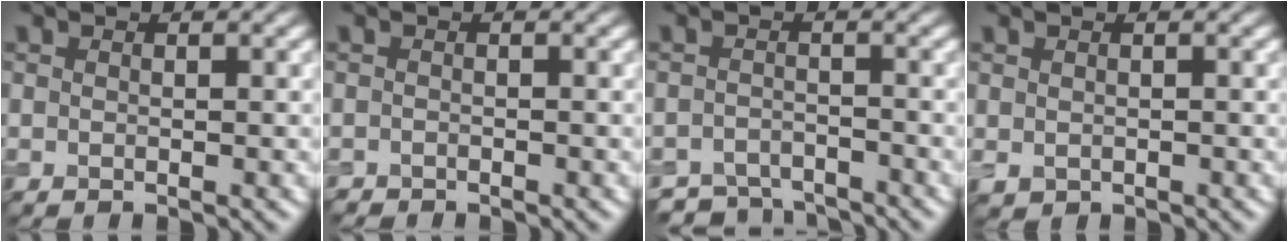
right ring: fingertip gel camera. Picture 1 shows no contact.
{"total": 0.8, "force": [-0.8, 0.1, -0.1], "torque": [0.004, -0.004, -0.017]}
{"total": 4.1, "force": [-3.9, 1.1, 0.5], "torque": [-0.005, -0.007, -0.069]}
{"total": 0.7, "force": [0.0, 0.6, 0.3], "torque": [-0.005, -0.004, 0.002]}